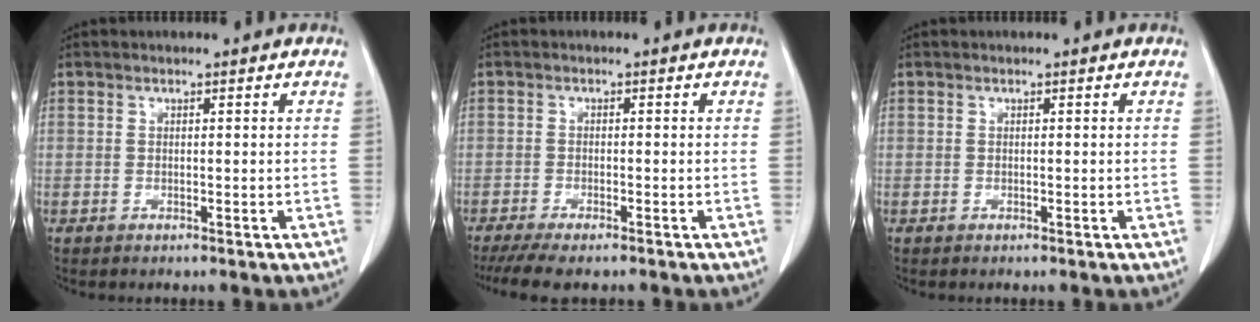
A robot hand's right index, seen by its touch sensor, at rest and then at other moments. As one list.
[{"total": 7.2, "force": [-5.5, 2.1, 4.2], "torque": [-0.070, -0.012, -0.087]}, {"total": 0.0}]